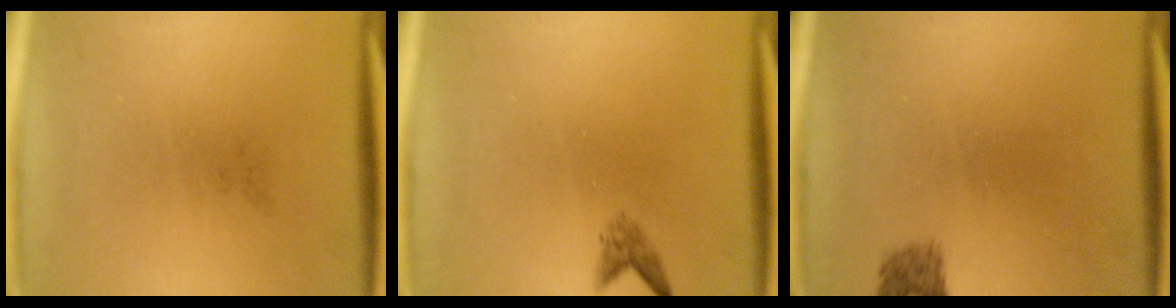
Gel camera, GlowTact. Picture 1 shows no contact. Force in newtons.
{"total": 1.3}
{"total": 1.8}